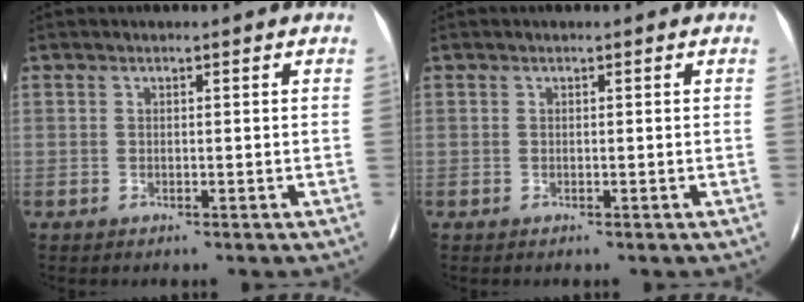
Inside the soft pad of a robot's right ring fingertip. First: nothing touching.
{"total": 0.0}